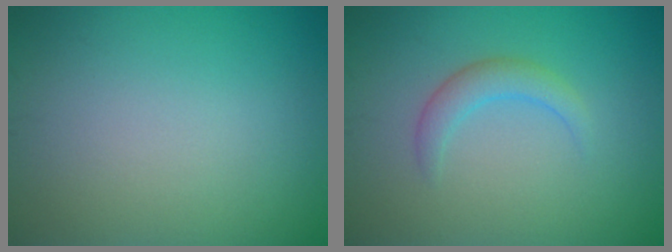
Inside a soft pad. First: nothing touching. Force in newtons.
{"total": 2.1, "press": 2.1, "slide": 0.2}